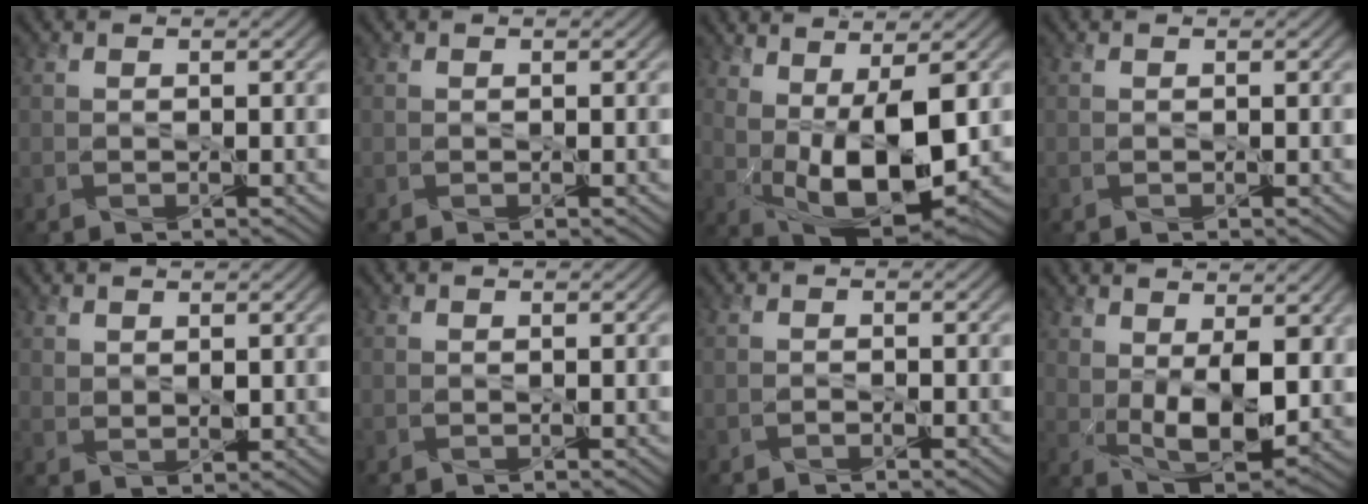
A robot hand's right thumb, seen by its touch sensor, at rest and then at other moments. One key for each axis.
{"total": 0.0}
{"total": 11.8, "fx": 1.5, "fy": 5.4, "fz": 10.4, "tx": -0.186, "ty": -0.010, "tz": 0.032}
{"total": 0.0}
{"total": 2.3, "fx": 1.3, "fy": 1.3, "fz": 1.3, "tx": -0.031, "ty": -0.002, "tz": 0.028}
{"total": 0.0}
{"total": 0.9, "fx": -0.8, "fy": 0.2, "fz": 0.3, "tx": -0.003, "ty": -0.001, "tz": -0.020}
{"total": 11.3, "fx": 2.4, "fy": 6.0, "fz": 9.3, "tx": -0.177, "ty": -0.011, "tz": 0.052}